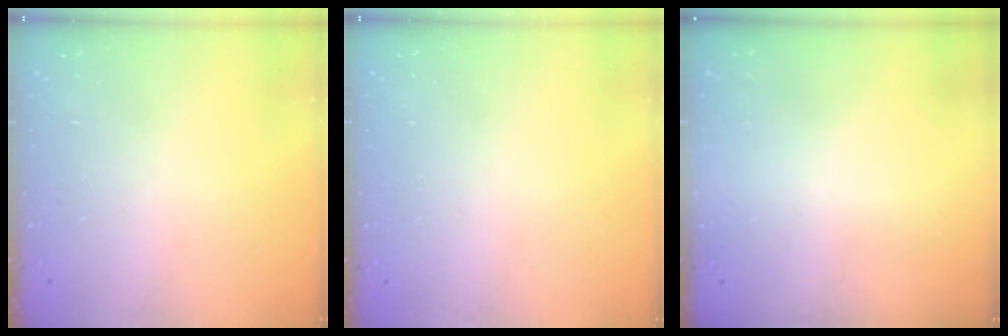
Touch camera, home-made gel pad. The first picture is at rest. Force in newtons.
{"total": 0.0}
{"total": 3.2, "press": 3.0, "slide": 1.1}